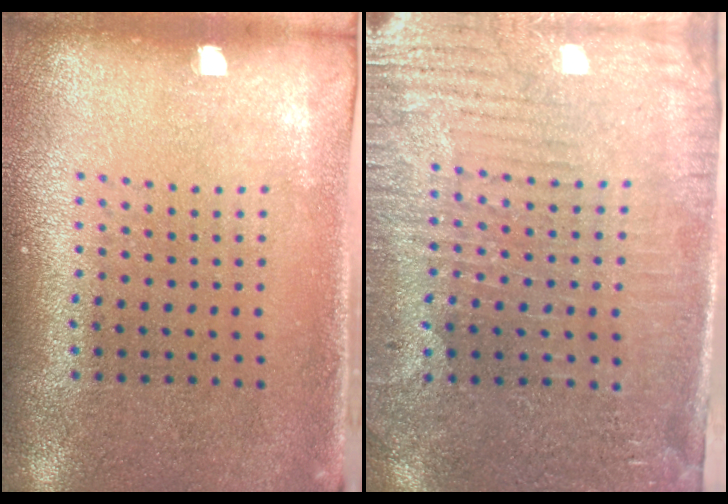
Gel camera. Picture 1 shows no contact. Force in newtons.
{"total": 3.6, "press": 3.4, "slide": 1.2}